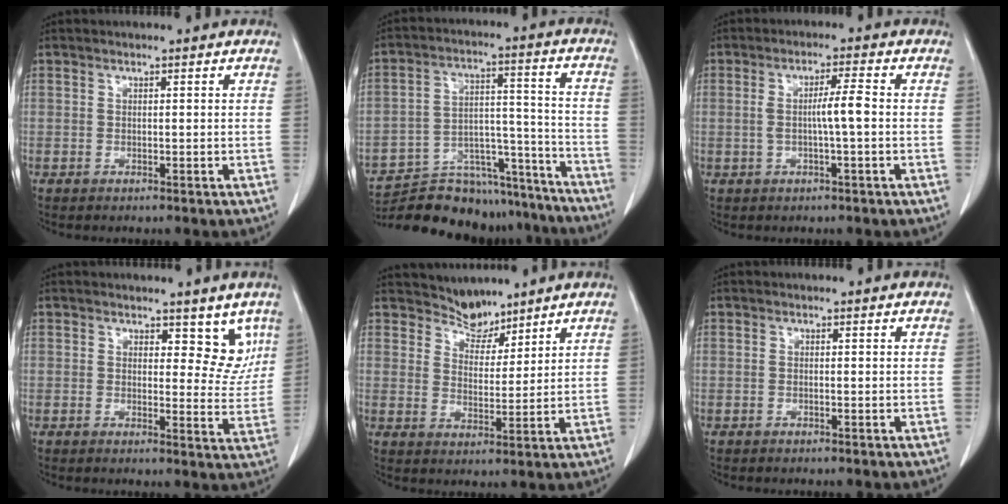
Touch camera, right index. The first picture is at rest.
{"total": 20.9, "force": [-19.3, 6.6, 4.7], "torque": [-0.075, 0.039, -0.280]}
{"total": 4.3, "force": [-0.3, -0.1, 4.2], "torque": [-0.073, 0.005, -0.005]}
{"total": 5.8, "force": [4.0, 3.3, 2.7], "torque": [-0.006, -0.015, 0.045]}
{"total": 4.8, "force": [4.4, 1.8, 0.2], "torque": [0.000, 0.000, 0.082]}
{"total": 0.0}